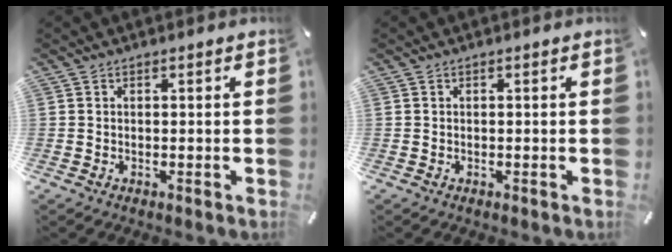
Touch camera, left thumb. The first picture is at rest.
{"total": 0.0}